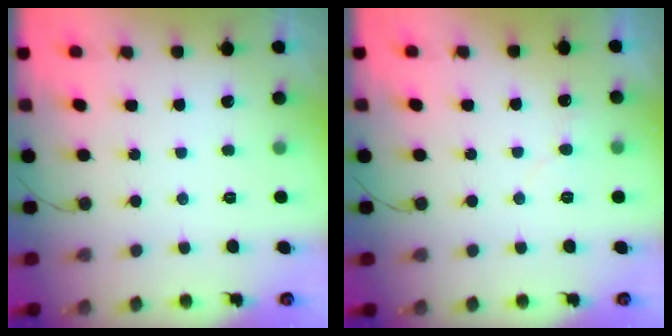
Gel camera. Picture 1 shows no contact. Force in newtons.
{"total": 3.6, "press": 3.6, "slide": 0.2}